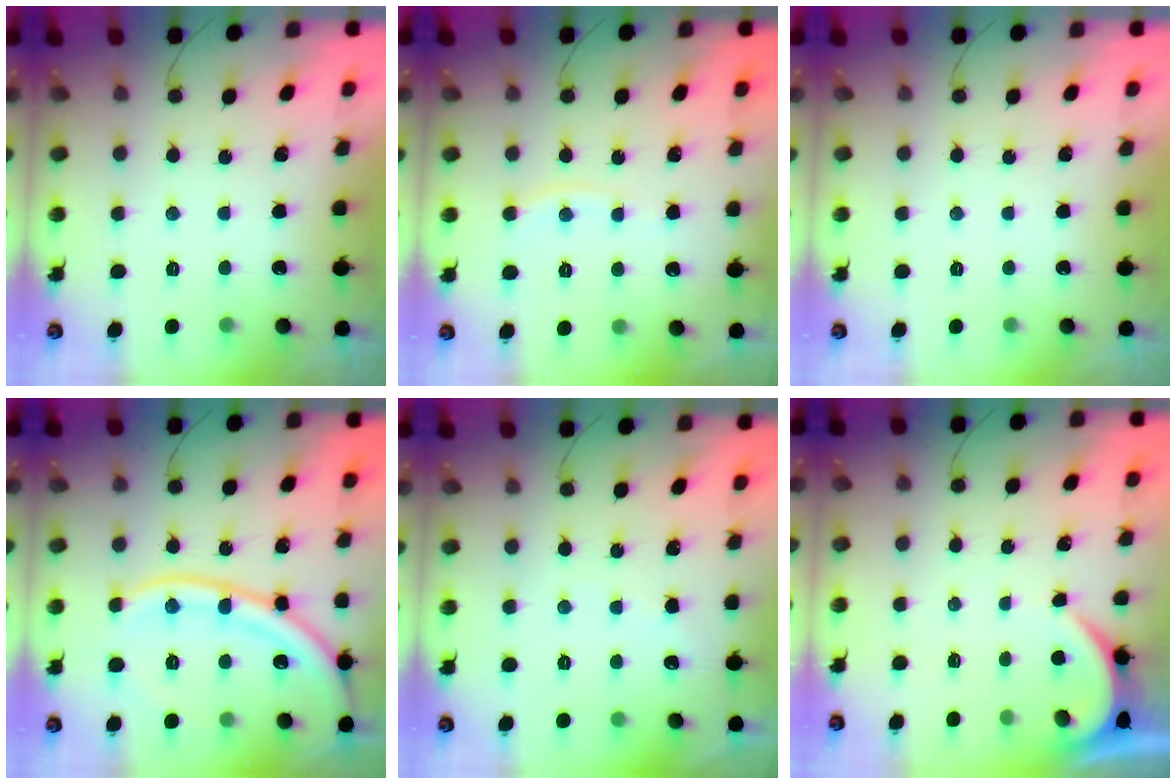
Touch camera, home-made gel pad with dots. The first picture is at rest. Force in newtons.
{"total": 4.5, "press": 4.4, "slide": 0.5}
{"total": 0.0}
{"total": 17.8, "press": 17.7, "slide": 1.8}
{"total": 2.0, "press": 2.0, "slide": 0.3}
{"total": 2.2, "press": 2.2, "slide": 0.2}